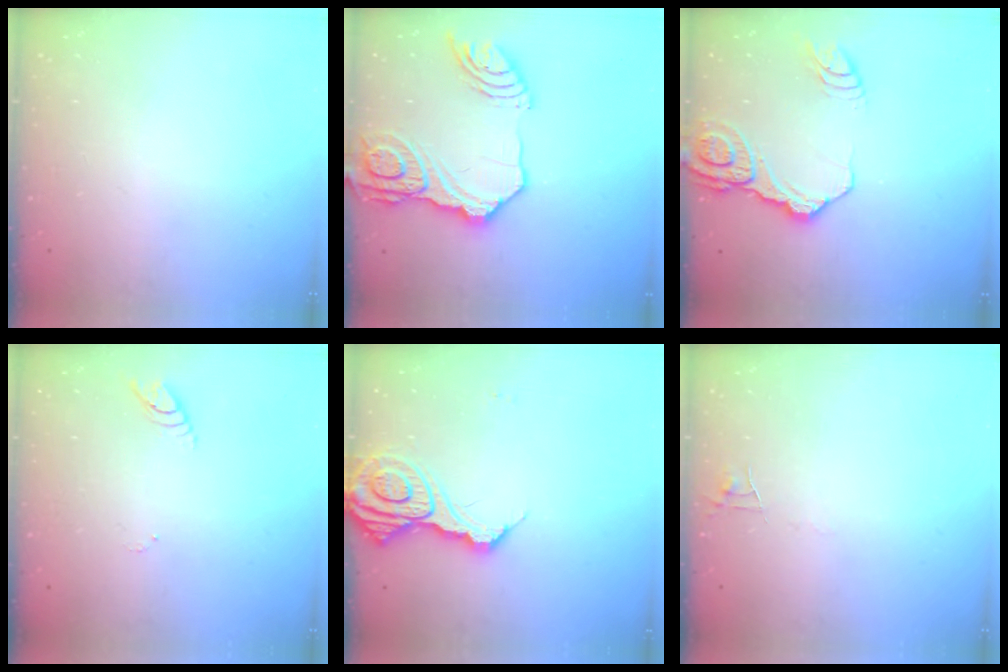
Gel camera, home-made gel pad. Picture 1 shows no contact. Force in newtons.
{"total": 20.5, "press": 20.4, "slide": 2.5}
{"total": 14.6, "press": 14.5, "slide": 1.8}
{"total": 3.8, "press": 3.8, "slide": 0.3}
{"total": 14.4, "press": 14.3, "slide": 1.7}
{"total": 3.5, "press": 3.5, "slide": 0.3}